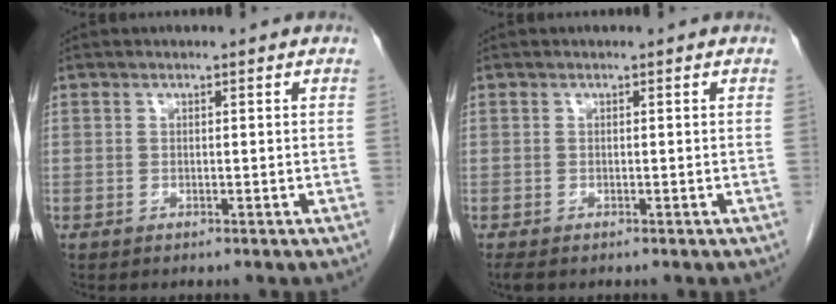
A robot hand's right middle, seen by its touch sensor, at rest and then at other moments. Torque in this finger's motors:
{"motor_torque": [0.48, -0.07, 0.02, 0.01]}